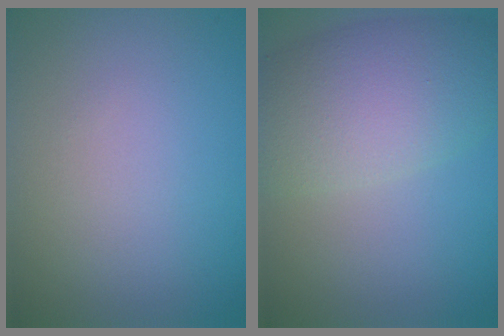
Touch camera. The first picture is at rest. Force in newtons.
{"total": 7.2, "press": 7.2, "slide": 0.4}